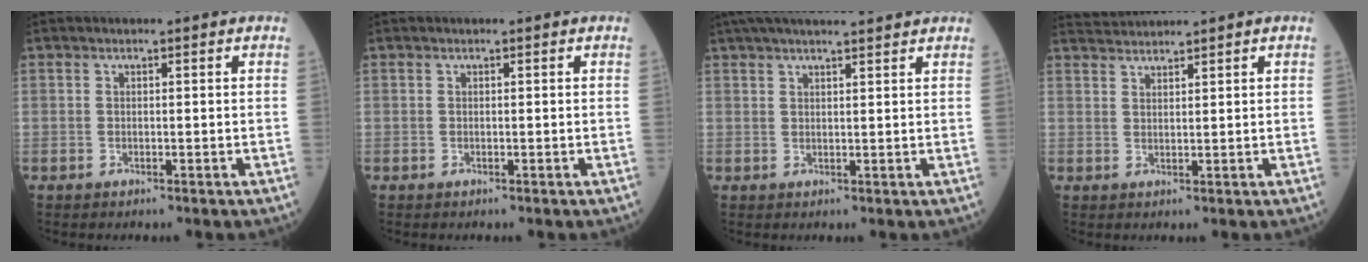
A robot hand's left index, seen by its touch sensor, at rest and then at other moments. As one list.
[{"total": 0.0}, {"total": 11.6, "force": [10.2, 0.7, 5.5], "torque": [-0.091, 0.036, 0.142]}, {"total": 2.7, "force": [2.5, -0.9, -0.3], "torque": [-0.002, 0.012, 0.059]}]